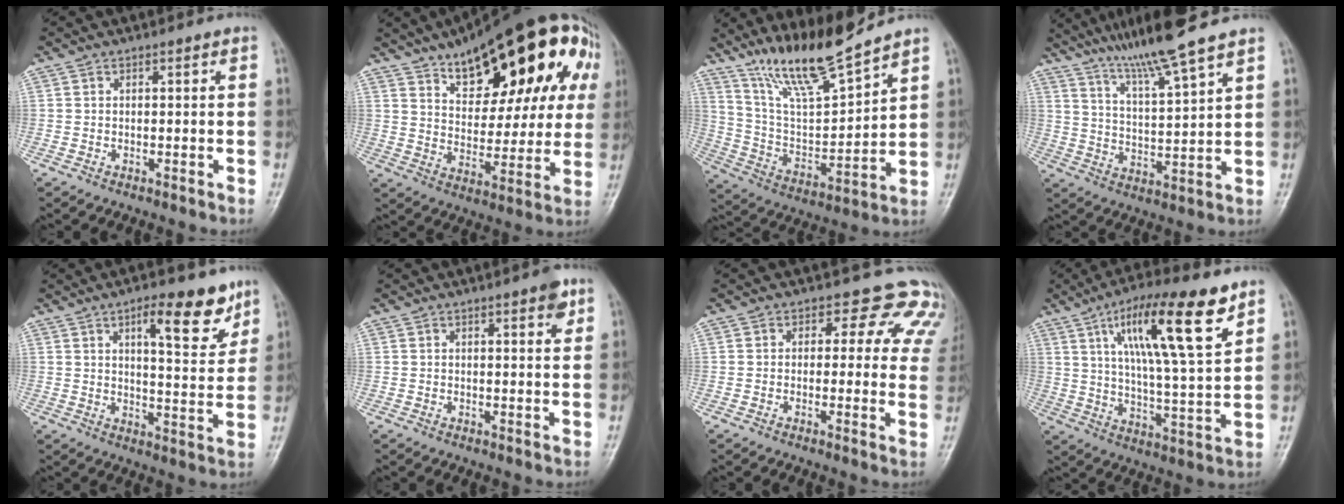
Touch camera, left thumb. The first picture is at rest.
{"total": 26.5, "force": [13.5, 11.1, 20.0], "torque": [-0.244, -0.018, 0.195]}
{"total": 14.4, "force": [12.3, 1.4, 7.4], "torque": [-0.124, -0.073, 0.240]}
{"total": 12.0, "force": [9.5, -0.4, 7.3], "torque": [-0.126, -0.043, 0.172]}
{"total": 10.7, "force": [6.4, 3.4, 7.8], "torque": [-0.085, -0.038, 0.093]}
{"total": 2.8, "force": [1.6, 0.7, 2.2], "torque": [-0.022, -0.005, 0.016]}
{"total": 9.7, "force": [6.9, 5.8, 3.7], "torque": [0.014, -0.021, 0.047]}
{"total": 17.7, "force": [9.1, 3.3, 14.9], "torque": [-0.238, -0.030, 0.153]}